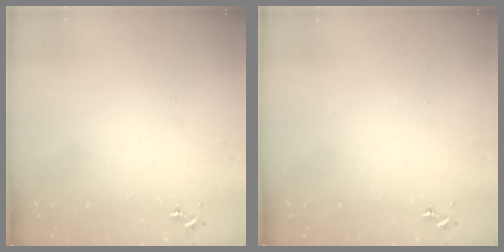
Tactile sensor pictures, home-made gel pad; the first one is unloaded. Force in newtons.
{"total": 0.0}